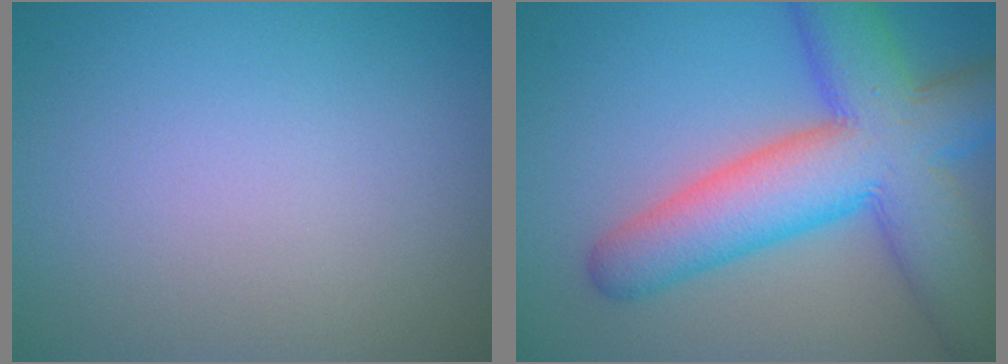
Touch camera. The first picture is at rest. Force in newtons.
{"total": 11.2, "press": 11.2, "slide": 0.3}